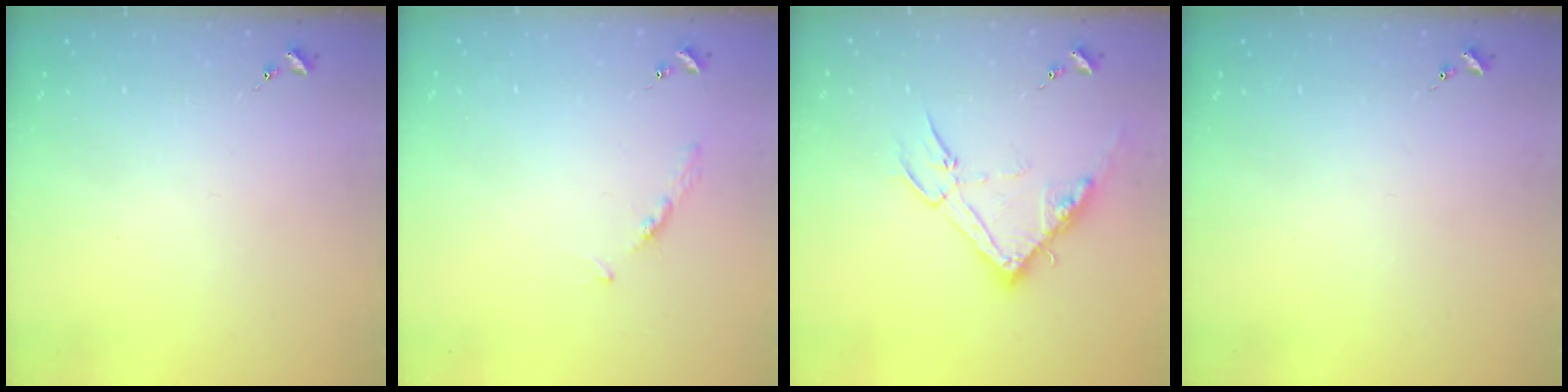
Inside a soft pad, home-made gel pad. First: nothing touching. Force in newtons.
{"total": 3.9, "press": 3.9, "slide": 0.5}
{"total": 15.6, "press": 15.6, "slide": 0.6}
{"total": 0.0}